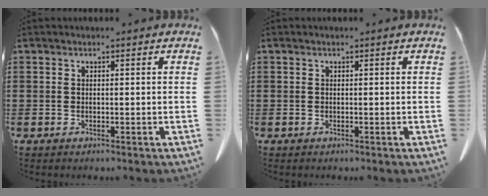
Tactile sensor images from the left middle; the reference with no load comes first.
{"total": 0.0}